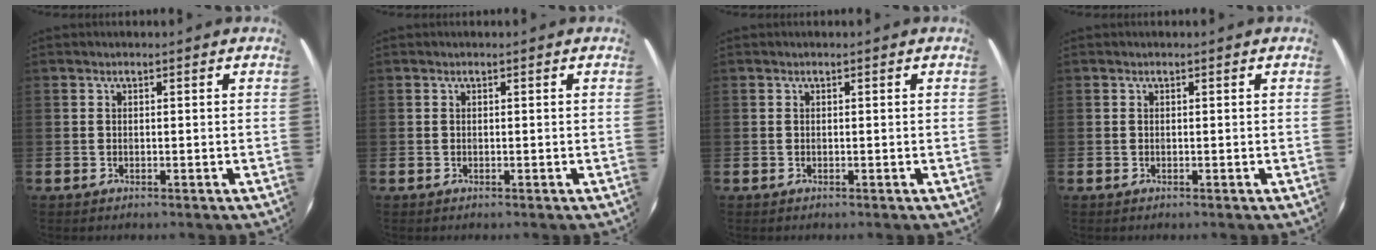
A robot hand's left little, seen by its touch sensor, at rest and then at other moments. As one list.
[{"total": 0.0}, {"total": 0.0}, {"total": 0.0}]